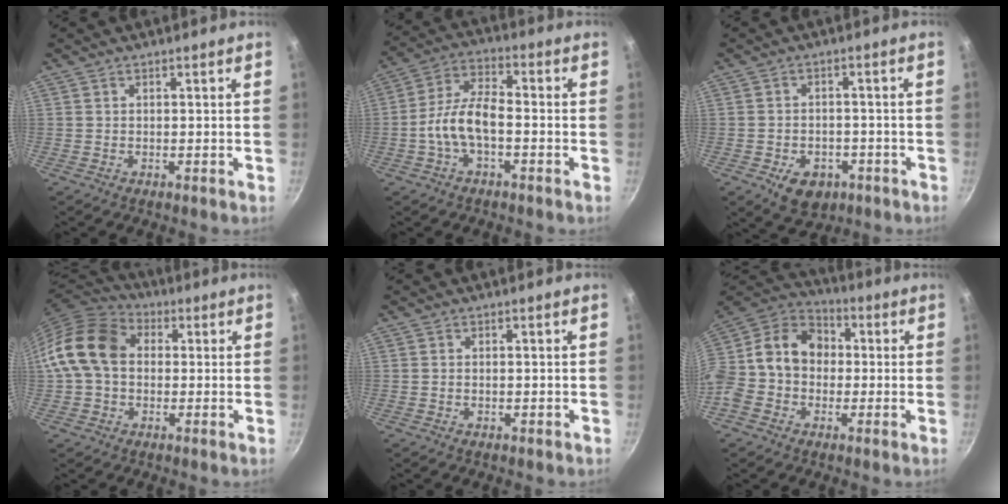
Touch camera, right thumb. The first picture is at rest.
{"total": 9.3, "force": [-2.5, 4.4, 7.8], "torque": [-0.141, 0.037, -0.058]}
{"total": 7.9, "force": [-3.5, 5.6, 4.4], "torque": [-0.042, 0.017, -0.040]}
{"total": 13.8, "force": [1.1, 10.4, 8.9], "torque": [-0.140, 0.027, 0.002]}
{"total": 0.5, "force": [-0.1, 0.3, 0.4], "torque": [-0.006, 0.001, -0.002]}
{"total": 16.6, "force": [-0.1, 13.5, 9.7], "torque": [-0.146, 0.049, -0.024]}